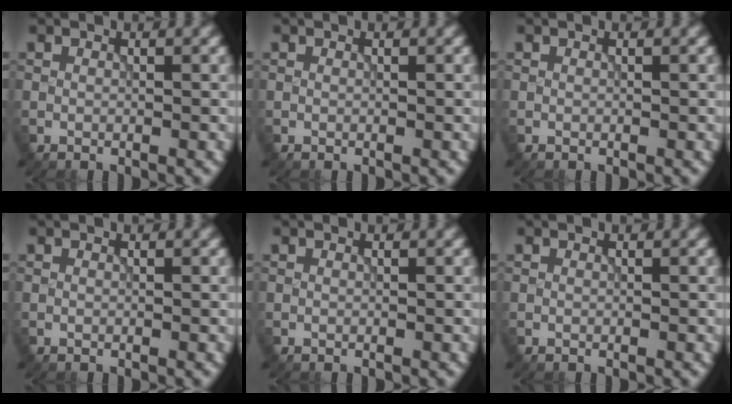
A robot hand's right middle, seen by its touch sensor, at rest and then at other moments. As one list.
[{"total": 0.0}, {"total": 0.0}, {"total": 0.0}, {"total": 0.0}, {"total": 0.0}]